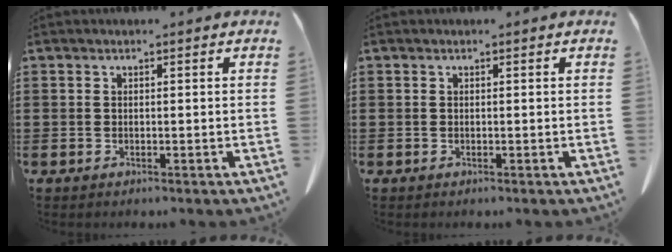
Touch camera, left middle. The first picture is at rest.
{"total": 0.0}